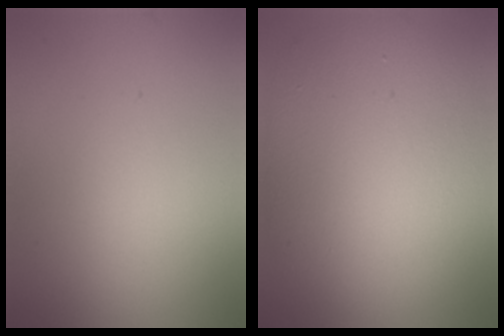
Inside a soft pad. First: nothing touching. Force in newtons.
{"total": 11.8, "press": 11.8, "slide": 0.6}